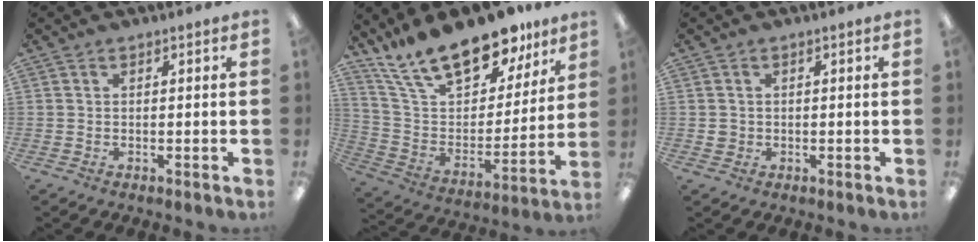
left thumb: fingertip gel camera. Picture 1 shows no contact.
{"total": 22.8, "force": [17.6, 9.0, 11.4], "torque": [-0.212, -0.114, 0.310]}
{"total": 1.4, "force": [0.1, 1.4, 0.2], "torque": [-0.006, 0.005, -0.001]}